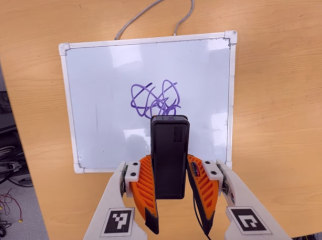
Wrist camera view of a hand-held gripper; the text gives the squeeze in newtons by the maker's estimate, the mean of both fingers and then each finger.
{"total": 3.9, "left": 2.3, "right": 5.6}